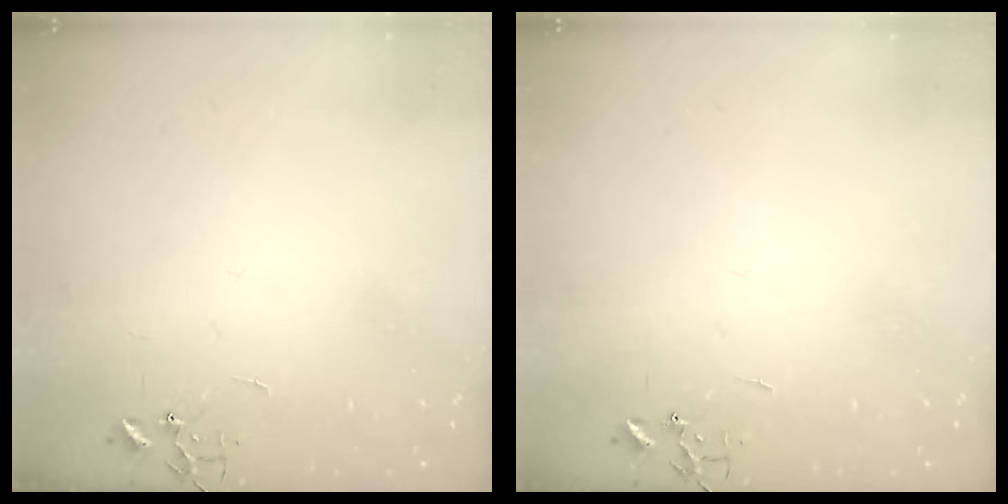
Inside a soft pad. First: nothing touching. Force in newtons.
{"total": 0.0}